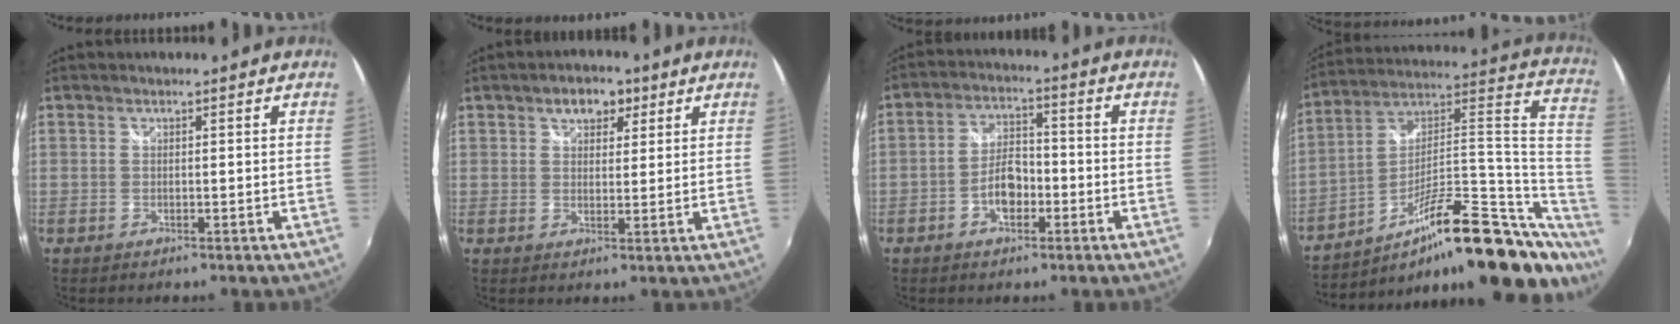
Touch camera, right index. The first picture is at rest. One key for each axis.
{"total": 5.2, "fx": 2.8, "fy": 3.4, "fz": 2.9, "tx": -0.041, "ty": 0.017, "tz": 0.043}
{"total": 6.3, "fx": -2.6, "fy": 3.4, "fz": 4.6, "tx": -0.091, "ty": 0.012, "tz": -0.043}
{"total": 27.7, "fx": -13.8, "fy": 8.9, "fz": 22.4, "tx": -0.290, "ty": 0.029, "tz": -0.208}